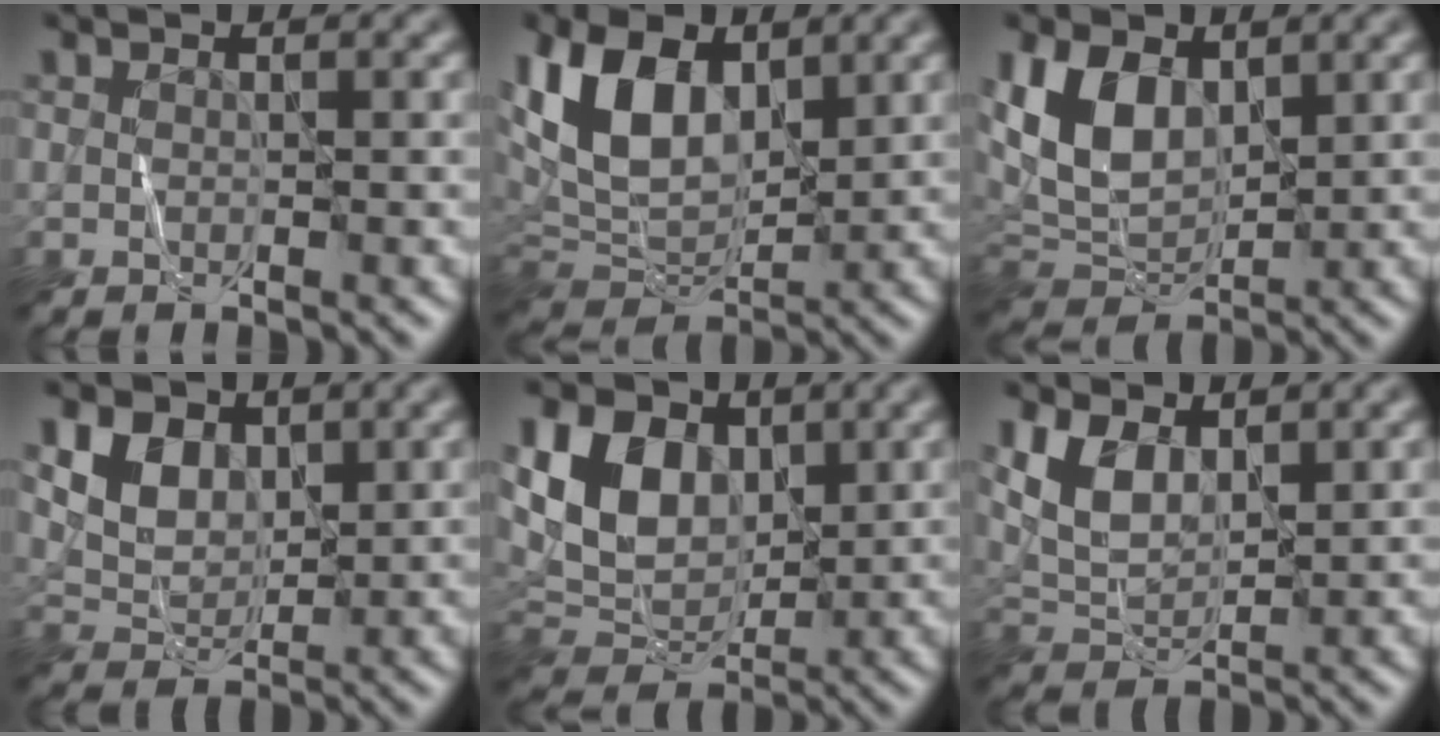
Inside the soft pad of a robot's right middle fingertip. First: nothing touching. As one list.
[{"total": 9.5, "force": [3.4, 5.7, 6.7], "torque": [-0.156, 0.003, 0.059]}, {"total": 6.6, "force": [2.1, 4.3, 4.6], "torque": [-0.100, -0.005, 0.039]}, {"total": 4.3, "force": [1.9, 3.1, 2.3], "torque": [-0.058, -0.009, 0.037]}, {"total": 7.8, "force": [2.3, 5.5, 5.0], "torque": [-0.107, -0.001, 0.039]}, {"total": 4.0, "force": [1.8, 2.4, 2.7], "torque": [-0.068, -0.004, 0.038]}]